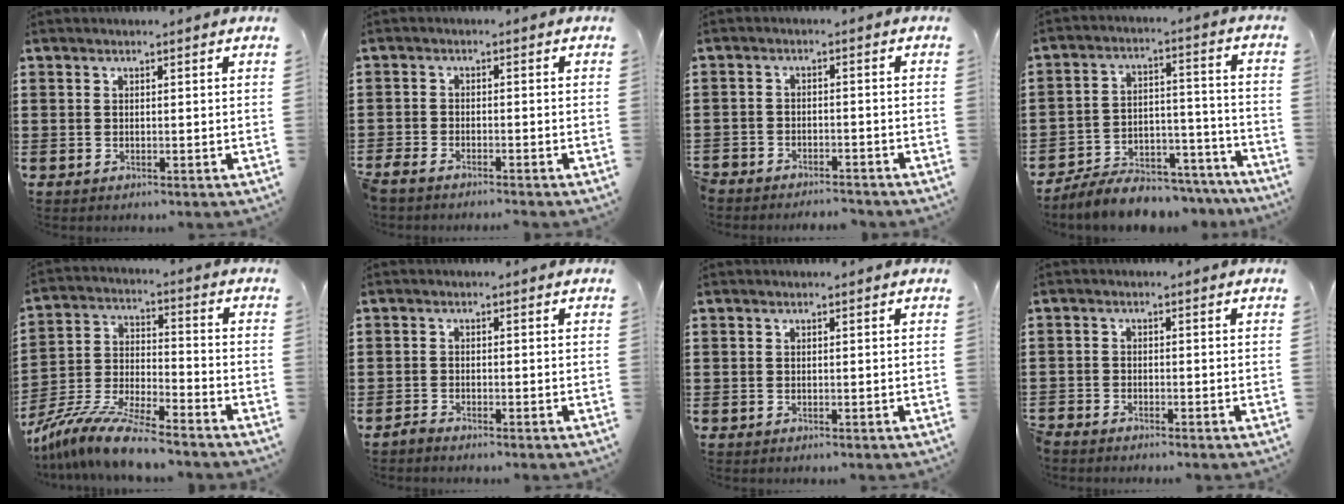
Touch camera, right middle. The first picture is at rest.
{"total": 2.1, "force": [-2.0, 0.1, 0.5], "torque": [-0.026, -0.004, -0.046]}
{"total": 3.3, "force": [-3.3, 0.3, -0.3], "torque": [-0.007, -0.001, -0.076]}
{"total": 7.5, "force": [-7.0, 2.1, 1.6], "torque": [-0.023, 0.024, -0.133]}
{"total": 10.6, "force": [-9.6, 0.5, 4.4], "torque": [-0.093, 0.012, -0.193]}
{"total": 1.2, "force": [-1.1, 0.1, 0.3], "torque": [-0.010, -0.001, -0.022]}
{"total": 0.0}
{"total": 1.5, "force": [-1.5, 0.1, 0.0], "torque": [-0.011, -0.001, -0.034]}